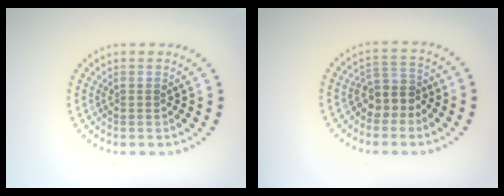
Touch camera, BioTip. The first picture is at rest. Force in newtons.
{"total": 3.0, "press": 2.5, "slide": 1.7}